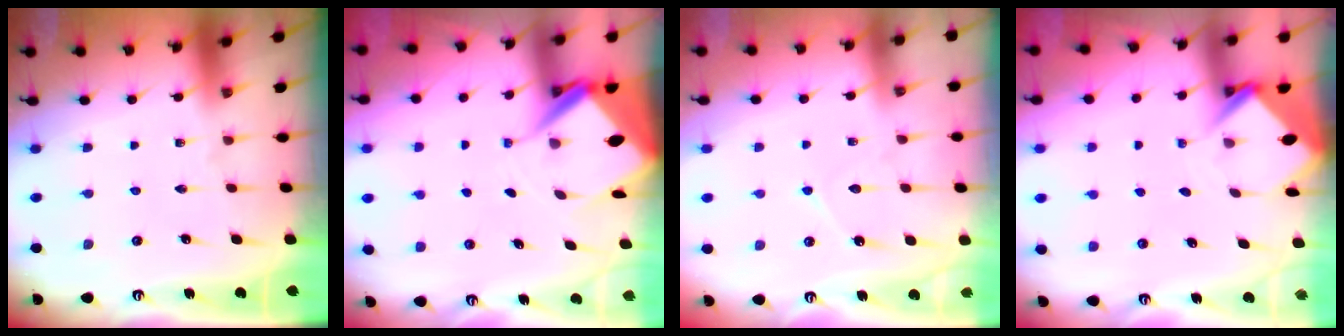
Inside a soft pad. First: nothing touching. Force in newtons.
{"total": 6.2, "press": 6.2, "slide": 0.5}
{"total": 5.3, "press": 5.2, "slide": 0.6}
{"total": 3.6, "press": 3.6, "slide": 0.2}